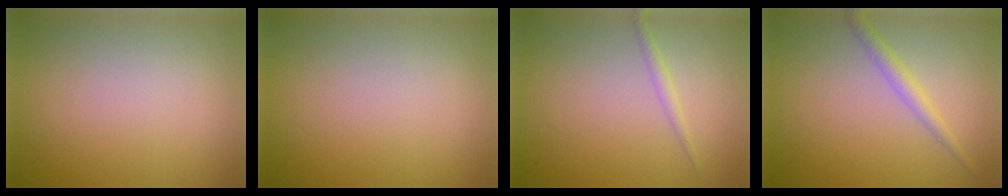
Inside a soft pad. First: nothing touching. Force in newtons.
{"total": 0.0}
{"total": 1.0, "press": 1.0, "slide": 0.1}
{"total": 1.7, "press": 1.7, "slide": 0.1}